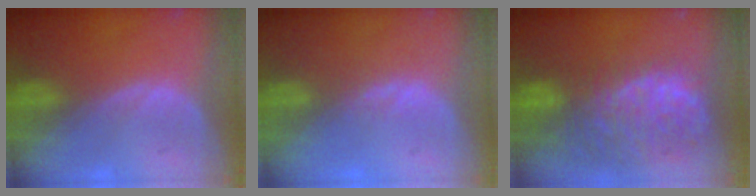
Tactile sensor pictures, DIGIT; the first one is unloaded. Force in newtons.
{"total": 1.3, "press": 1.1, "slide": 0.7}
{"total": 13.5, "press": 11.1, "slide": 7.8}